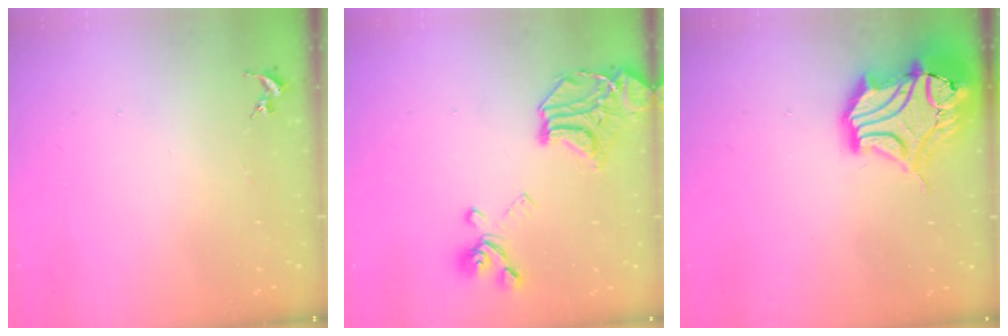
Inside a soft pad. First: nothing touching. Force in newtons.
{"total": 18.3, "press": 18.1, "slide": 2.4}
{"total": 19.2, "press": 18.9, "slide": 3.2}